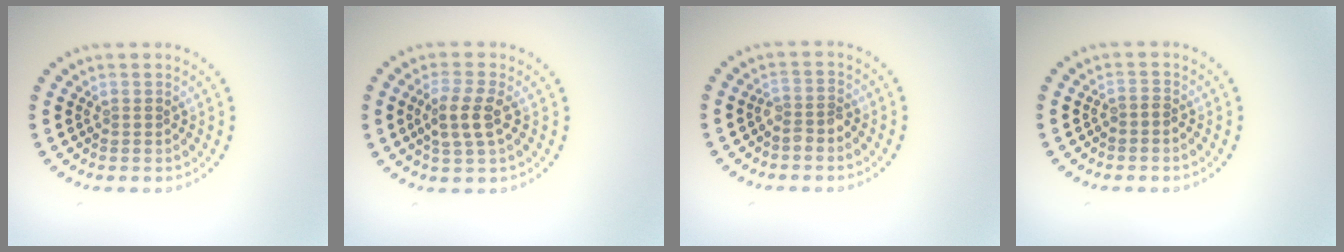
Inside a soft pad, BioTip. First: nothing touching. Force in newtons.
{"total": 2.8, "press": 2.7, "slide": 1.0}
{"total": 1.6, "press": 1.3, "slide": 0.9}
{"total": 0.6, "press": 0.3, "slide": 0.6}